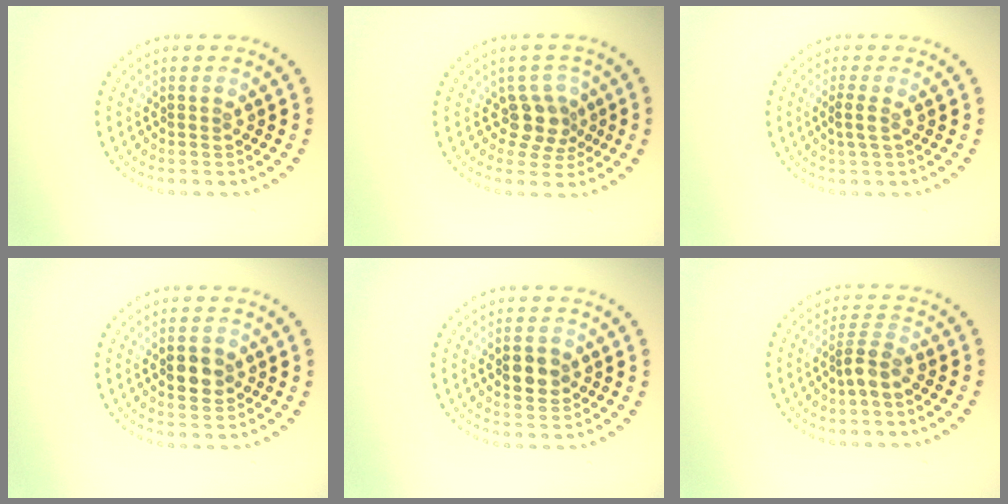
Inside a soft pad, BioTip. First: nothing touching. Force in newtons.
{"total": 2.7, "press": 2.1, "slide": 1.7}
{"total": 1.4, "press": 1.1, "slide": 0.8}
{"total": 3.0, "press": 3.0, "slide": 0.1}
{"total": 3.0, "press": 3.0, "slide": 0.1}
{"total": 2.3, "press": 1.8, "slide": 1.5}